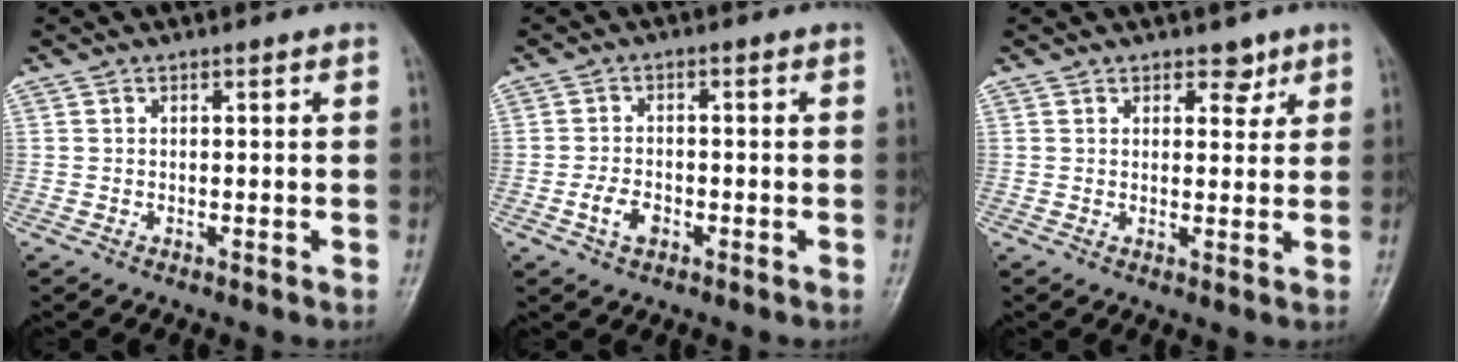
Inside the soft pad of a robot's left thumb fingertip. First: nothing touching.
{"total": 3.9, "force": [-1.6, 2.5, 2.5], "torque": [-0.045, 0.011, -0.030]}
{"total": 3.3, "force": [2.2, 1.9, 1.5], "torque": [0.002, -0.012, 0.031]}